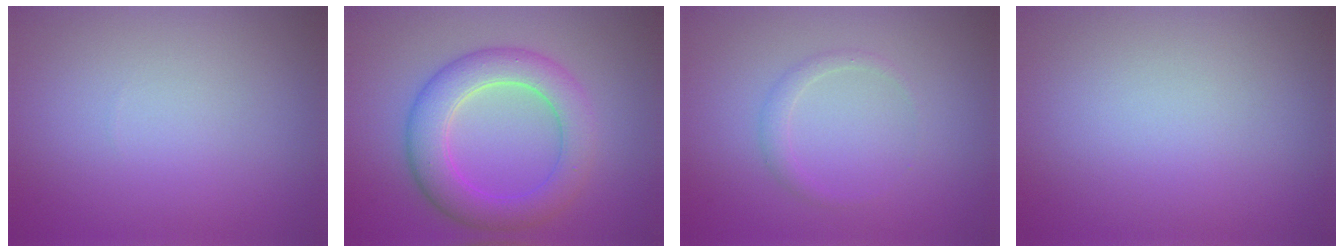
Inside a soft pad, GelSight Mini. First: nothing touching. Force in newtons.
{"total": 5.8, "press": 5.8, "slide": 0.2}
{"total": 1.1, "press": 1.1, "slide": 0.1}
{"total": 0.0}